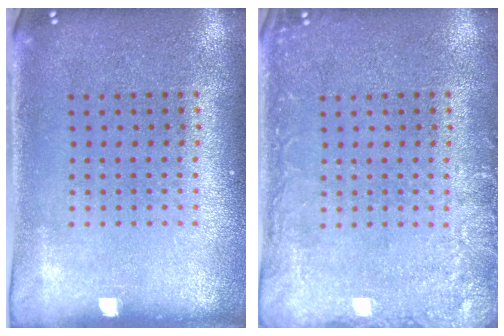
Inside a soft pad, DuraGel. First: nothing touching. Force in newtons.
{"total": 2.4, "press": 2.4, "slide": 0.4}